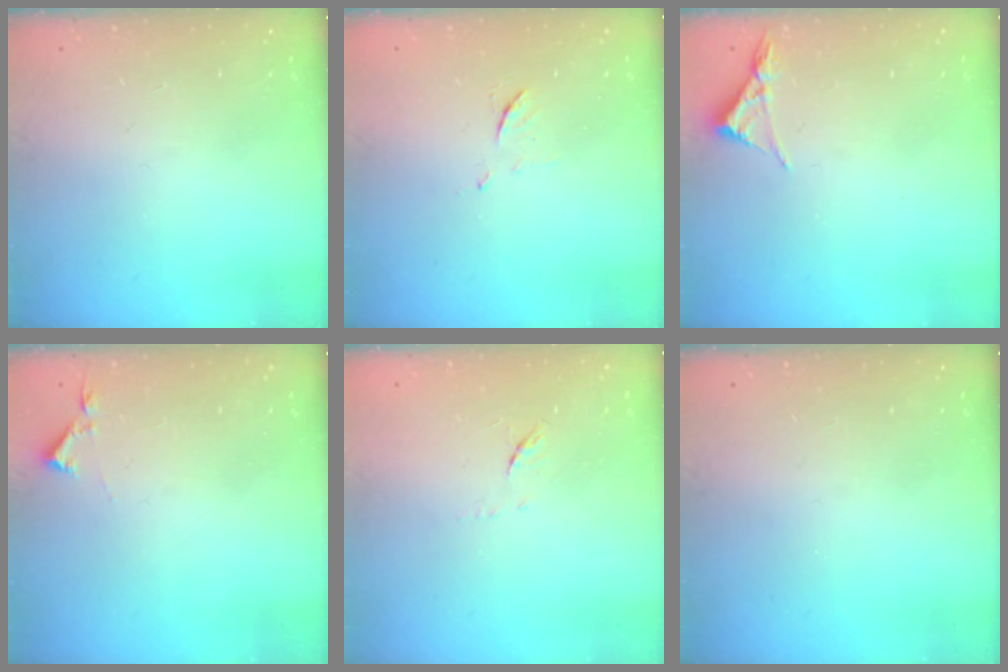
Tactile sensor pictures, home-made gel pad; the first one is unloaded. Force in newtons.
{"total": 5.5, "press": 5.4, "slide": 0.7}
{"total": 3.1, "press": 3.1, "slide": 0.5}
{"total": 2.9, "press": 2.9, "slide": 0.5}
{"total": 5.4, "press": 5.3, "slide": 0.9}
{"total": 0.0}